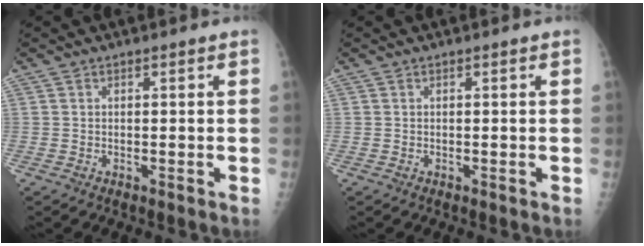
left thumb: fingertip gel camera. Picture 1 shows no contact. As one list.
[{"total": 0.0}]